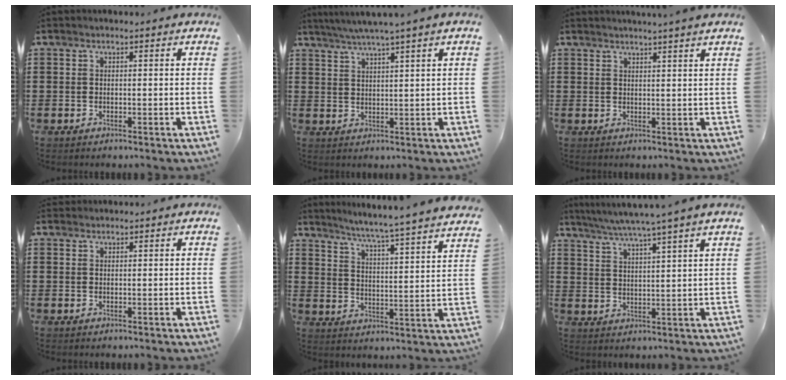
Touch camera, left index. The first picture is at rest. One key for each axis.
{"total": 3.3, "fx": 2.7, "fy": -0.8, "fz": 1.8, "tx": -0.040, "ty": -0.008, "tz": 0.046}
{"total": 1.8, "fx": 1.6, "fy": -0.7, "fz": 0.3, "tx": -0.008, "ty": -0.003, "tz": 0.032}
{"total": 0.8, "fx": 0.7, "fy": 0.2, "fz": 0.0, "tx": -0.002, "ty": 0.000, "tz": 0.015}
{"total": 5.0, "fx": 4.4, "fy": -1.5, "fz": 1.8, "tx": -0.056, "ty": -0.048, "tz": 0.064}
{"total": 5.1, "fx": 4.3, "fy": -1.4, "fz": 2.3, "tx": -0.058, "ty": -0.026, "tz": 0.072}